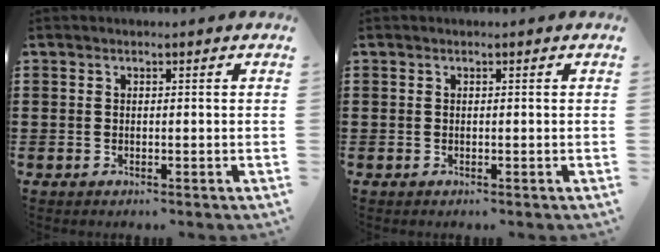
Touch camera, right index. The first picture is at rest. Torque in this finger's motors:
{"motor_torque": [0.00, 0.00, 0.02, -0.01]}